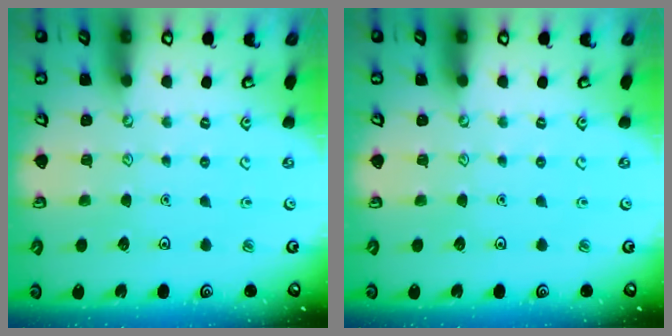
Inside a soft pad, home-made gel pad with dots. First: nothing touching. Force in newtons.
{"total": 0.0}